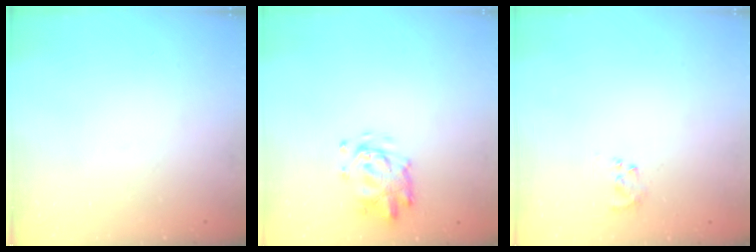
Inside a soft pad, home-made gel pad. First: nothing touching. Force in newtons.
{"total": 3.3, "press": 3.3, "slide": 0.5}
{"total": 2.3, "press": 2.1, "slide": 0.9}